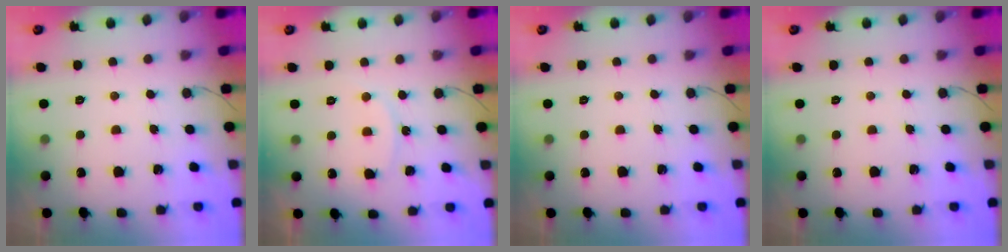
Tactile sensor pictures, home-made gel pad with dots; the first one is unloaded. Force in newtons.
{"total": 7.0, "press": 7.0, "slide": 0.3}
{"total": 0.0}
{"total": 0.0}